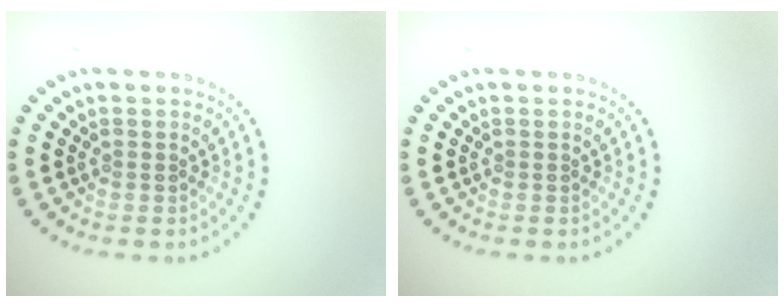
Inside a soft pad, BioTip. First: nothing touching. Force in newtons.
{"total": 0.0}